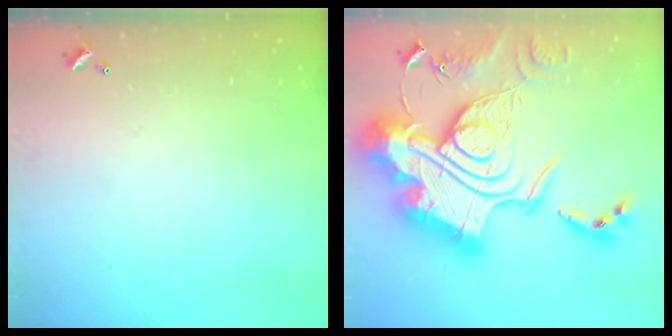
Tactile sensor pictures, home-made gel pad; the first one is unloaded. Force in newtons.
{"total": 0.6, "press": 0.6, "slide": 0.0}